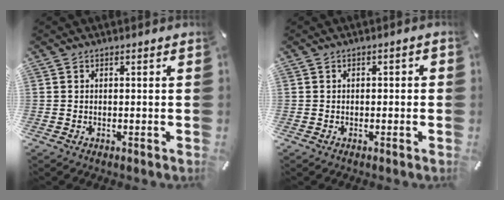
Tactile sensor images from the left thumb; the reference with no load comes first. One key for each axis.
{"total": 1.3, "fx": -0.8, "fy": 0.9, "fz": 0.5, "tx": -0.009, "ty": 0.005, "tz": -0.017}